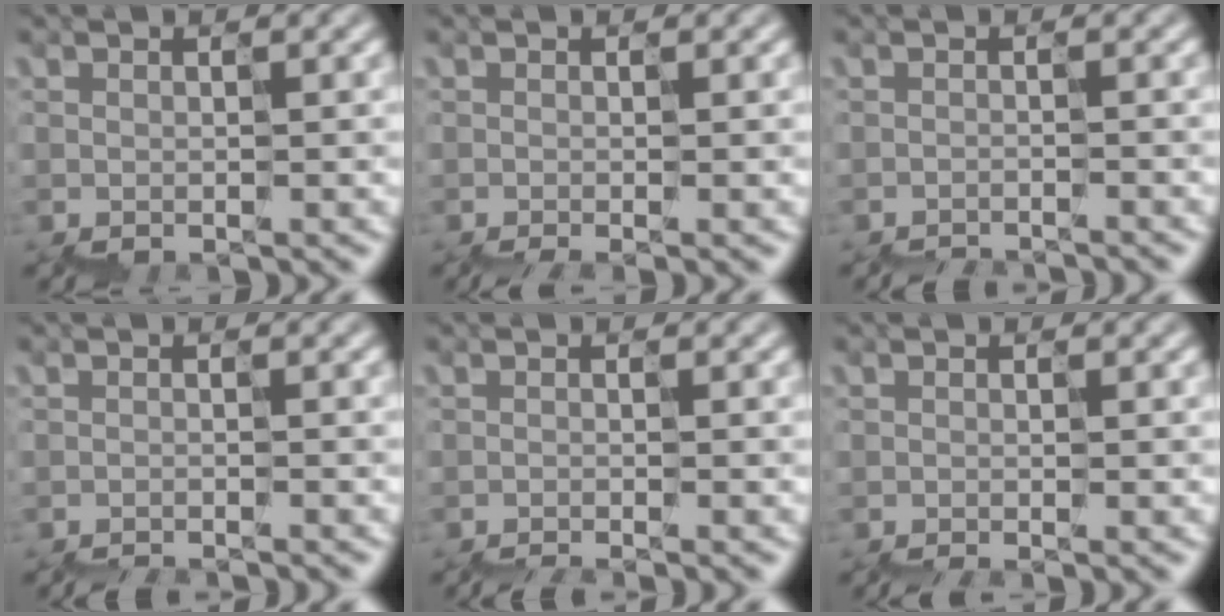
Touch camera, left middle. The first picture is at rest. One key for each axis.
{"total": 0.6, "fx": -0.5, "fy": 0.1, "fz": 0.4, "tx": -0.013, "ty": -0.007, "tz": -0.007}
{"total": 2.3, "fx": -2.2, "fy": -0.3, "fz": -0.5, "tx": 0.003, "ty": -0.016, "tz": -0.031}
{"total": 1.7, "fx": -1.6, "fy": -0.3, "fz": -0.4, "tx": 0.003, "ty": -0.015, "tz": -0.027}
{"total": 1.1, "fx": -1.1, "fy": -0.2, "fz": -0.1, "tx": -0.003, "ty": -0.016, "tz": -0.023}
{"total": 0.6, "fx": -0.6, "fy": -0.1, "fz": 0.0, "tx": -0.005, "ty": -0.010, "tz": -0.010}